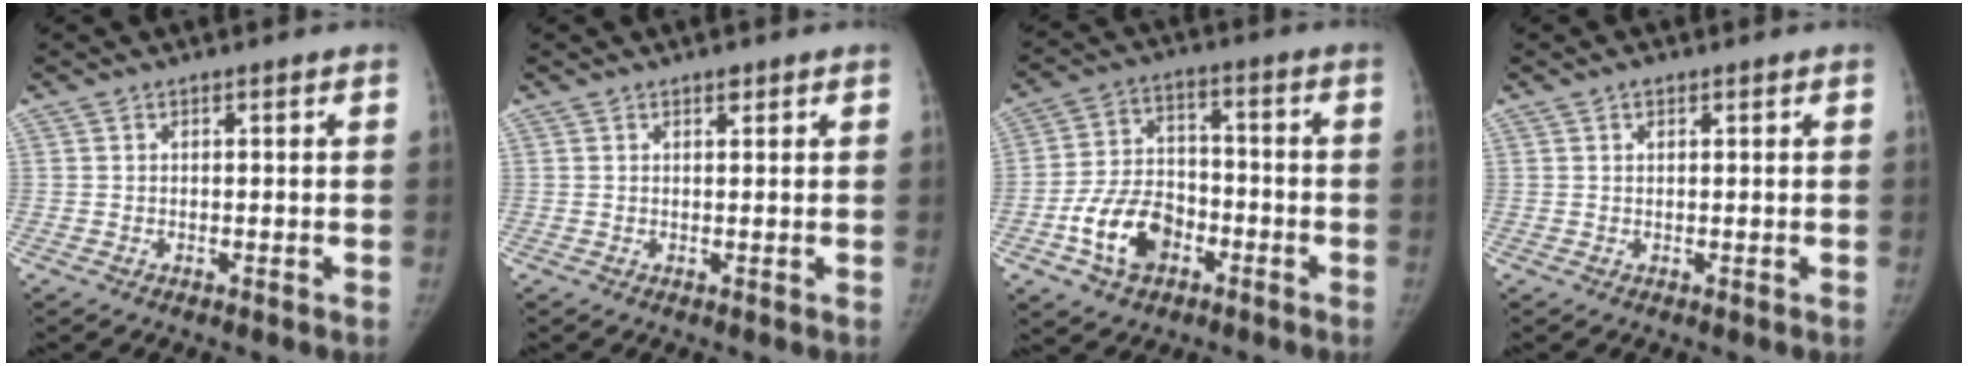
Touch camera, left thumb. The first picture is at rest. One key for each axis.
{"total": 1.1, "fx": 0.8, "fy": 0.5, "fz": 0.6, "tx": -0.005, "ty": -0.003, "tz": 0.010}
{"total": 12.1, "fx": -5.1, "fy": 8.3, "fz": 7.2, "tx": -0.111, "ty": 0.031, "tz": -0.090}
{"total": 1.2, "fx": 0.6, "fy": 0.7, "fz": 0.7, "tx": -0.009, "ty": 0.000, "tz": 0.008}